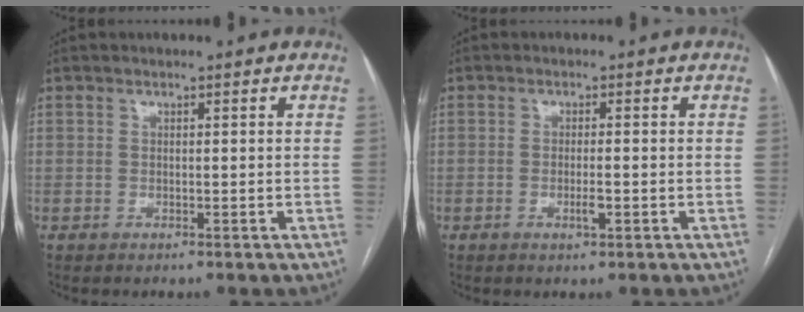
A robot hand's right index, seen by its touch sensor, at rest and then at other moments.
{"total": 2.0, "force": [-0.6, 0.3, 1.9], "torque": [-0.037, -0.003, -0.009]}